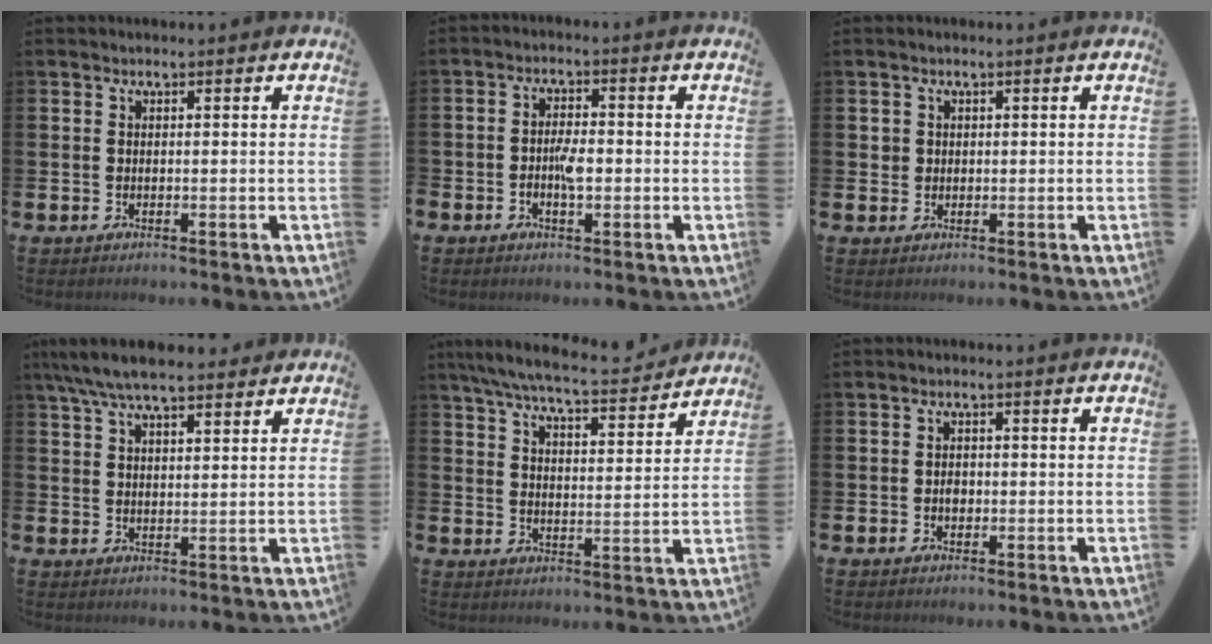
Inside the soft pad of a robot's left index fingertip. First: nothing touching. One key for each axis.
{"total": 3.1, "fx": -0.9, "fy": 1.5, "fz": 2.5, "tx": -0.045, "ty": 0.005, "tz": -0.017}
{"total": 1.3, "fx": 0.6, "fy": 1.1, "fz": 0.0, "tx": 0.007, "ty": 0.004, "tz": 0.009}
{"total": 6.8, "fx": 6.1, "fy": 1.5, "fz": 2.7, "tx": -0.069, "ty": -0.016, "tz": 0.112}
{"total": 7.3, "fx": 6.9, "fy": 0.7, "fz": 2.5, "tx": -0.070, "ty": -0.045, "tz": 0.119}
{"total": 1.5, "fx": -0.2, "fy": 1.1, "fz": 0.9, "tx": -0.009, "ty": 0.004, "tz": -0.007}